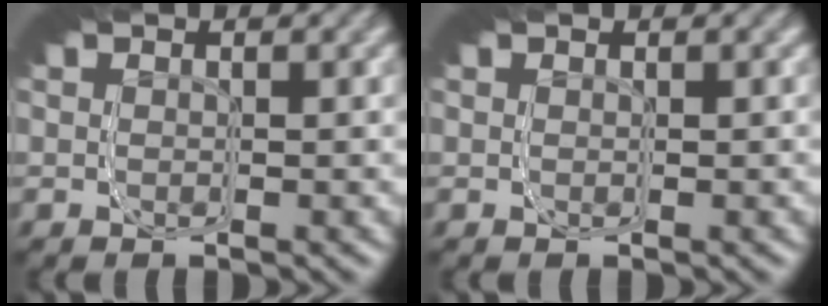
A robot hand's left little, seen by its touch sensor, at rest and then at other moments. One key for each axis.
{"total": 0.0}